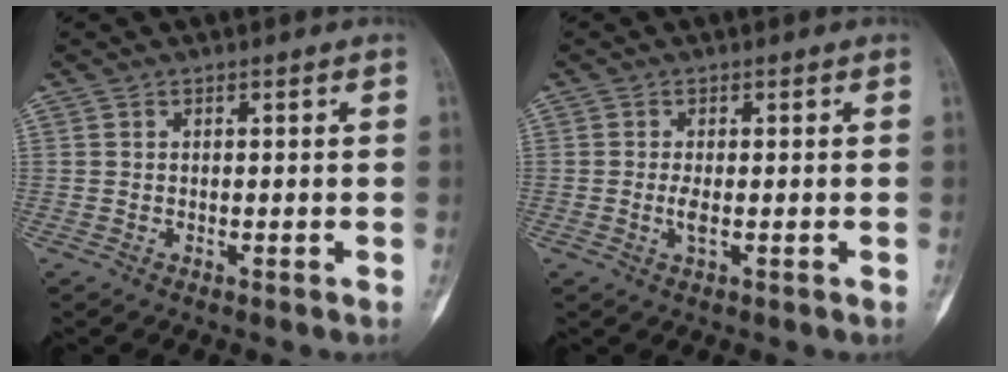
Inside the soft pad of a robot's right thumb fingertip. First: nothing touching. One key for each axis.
{"total": 1.8, "fx": -0.2, "fy": 0.5, "fz": 1.7, "tx": -0.040, "ty": -0.004, "tz": -0.006}